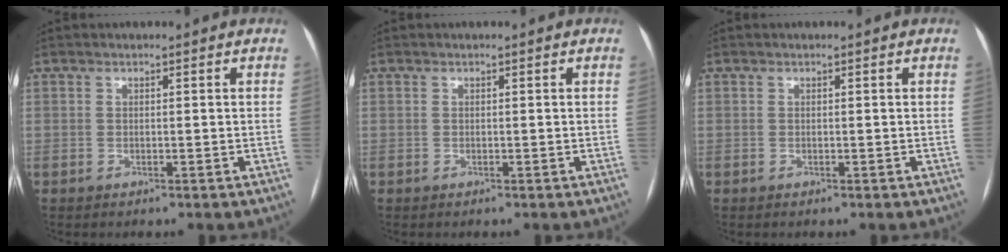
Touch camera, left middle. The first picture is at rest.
{"total": 0.0}
{"total": 0.0}